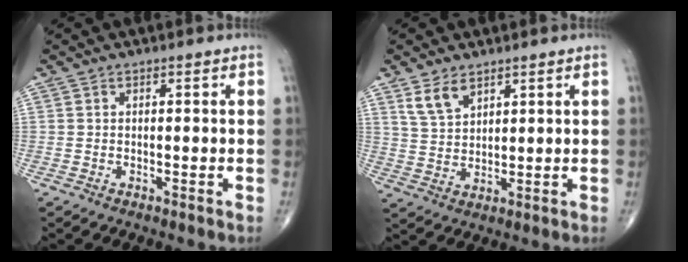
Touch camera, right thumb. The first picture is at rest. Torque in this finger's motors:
{"motor_torque": [-0.21, 0.24, 0.33, 0.28, 0.01]}